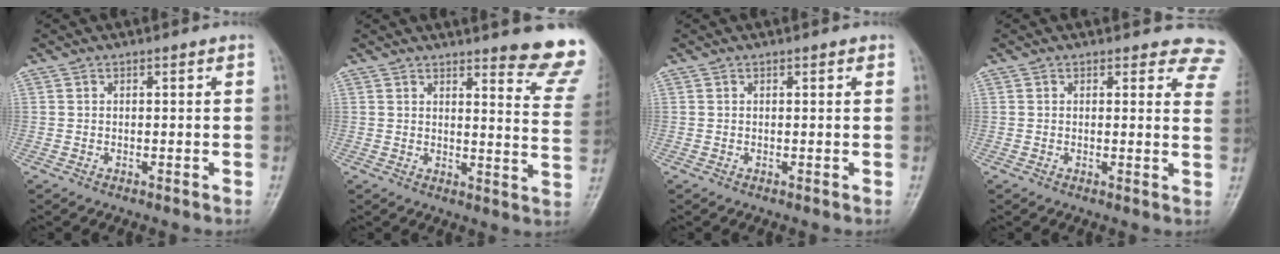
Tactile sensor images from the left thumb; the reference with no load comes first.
{"total": 13.7, "force": [11.3, 2.1, 7.6], "torque": [-0.061, -0.091, 0.119]}
{"total": 0.6, "force": [0.4, 0.2, 0.4], "torque": [-0.007, -0.001, 0.002]}
{"total": 7.9, "force": [7.3, 3.1, 0.8], "torque": [0.046, -0.036, 0.041]}